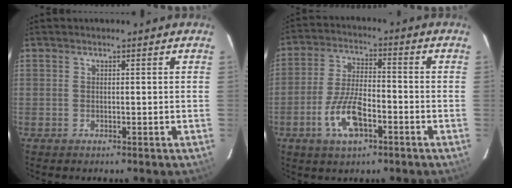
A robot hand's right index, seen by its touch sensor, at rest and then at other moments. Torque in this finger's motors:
{"motor_torque": [0.93, -0.40, 0.50, 0.14]}